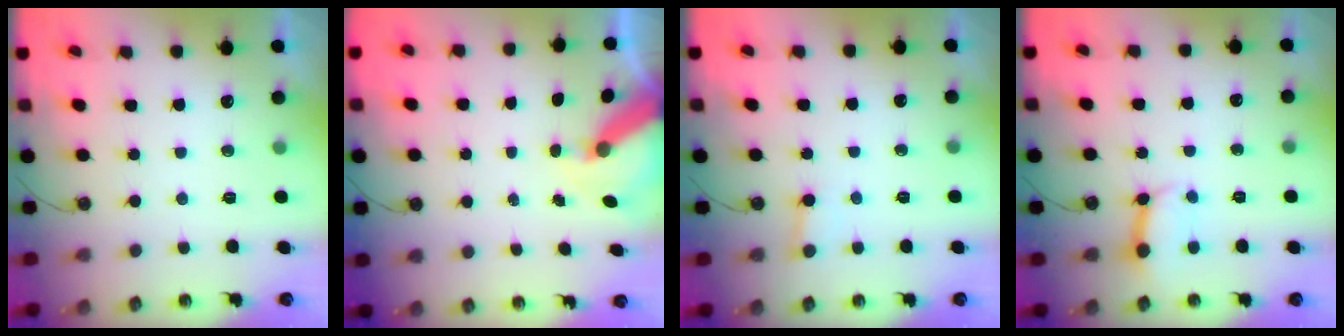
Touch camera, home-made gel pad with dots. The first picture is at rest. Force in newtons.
{"total": 8.3, "press": 8.3, "slide": 0.8}
{"total": 2.2, "press": 2.2, "slide": 0.2}
{"total": 7.8, "press": 7.7, "slide": 0.9}